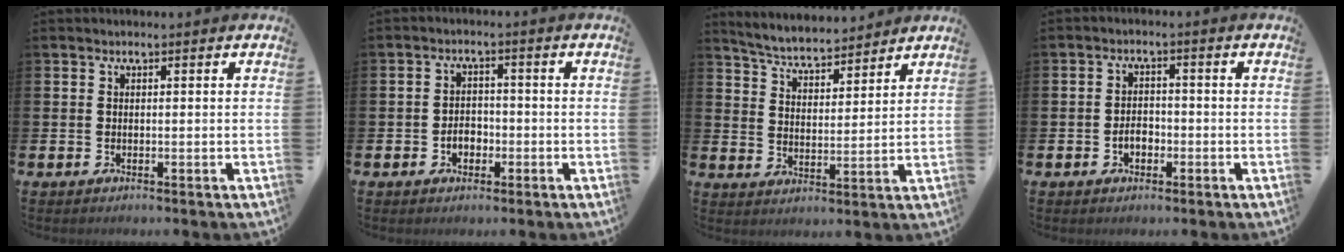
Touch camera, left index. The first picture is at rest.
{"total": 2.7, "force": [-1.0, 2.0, 1.4], "torque": [-0.017, -0.001, -0.026]}
{"total": 5.1, "force": [5.1, 0.7, 0.6], "torque": [-0.034, -0.037, 0.086]}
{"total": 2.6, "force": [-0.9, 1.8, 1.6], "torque": [-0.018, -0.001, -0.023]}